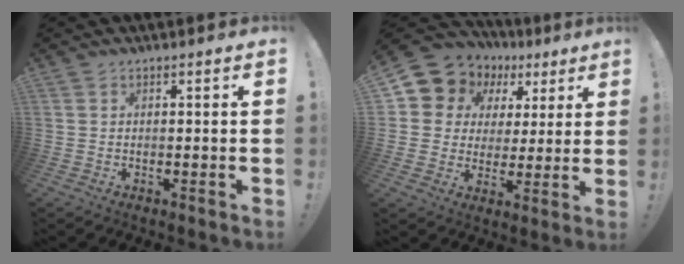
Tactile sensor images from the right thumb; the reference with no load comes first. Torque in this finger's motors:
{"motor_torque": [0.01, 0.75, 0.10, -0.05, 0.22]}